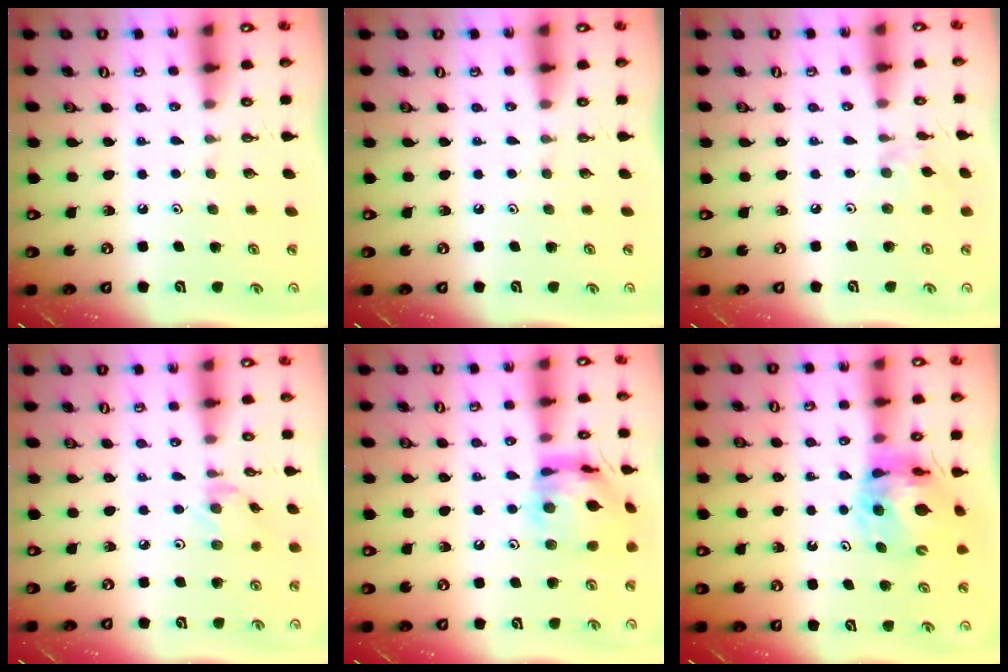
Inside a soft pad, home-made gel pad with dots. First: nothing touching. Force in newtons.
{"total": 0.0}
{"total": 2.1, "press": 2.1, "slide": 0.4}
{"total": 3.0, "press": 3.0, "slide": 0.5}
{"total": 14.9, "press": 14.8, "slide": 1.5}
{"total": 12.8, "press": 12.8, "slide": 1.2}